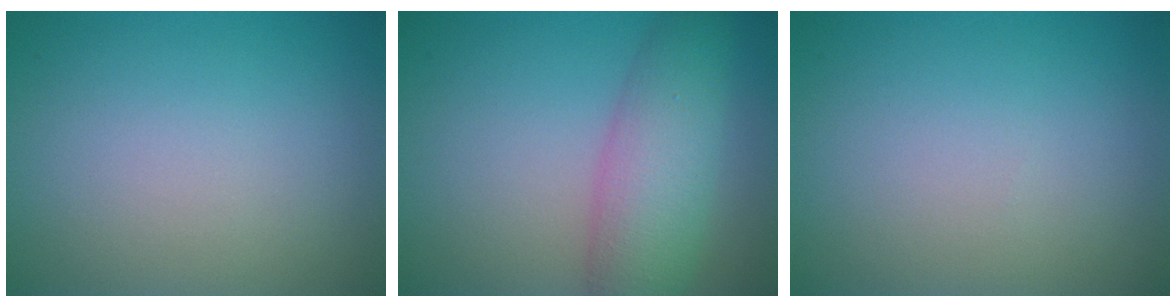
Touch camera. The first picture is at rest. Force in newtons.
{"total": 6.3, "press": 6.3, "slide": 0.2}
{"total": 0.0}